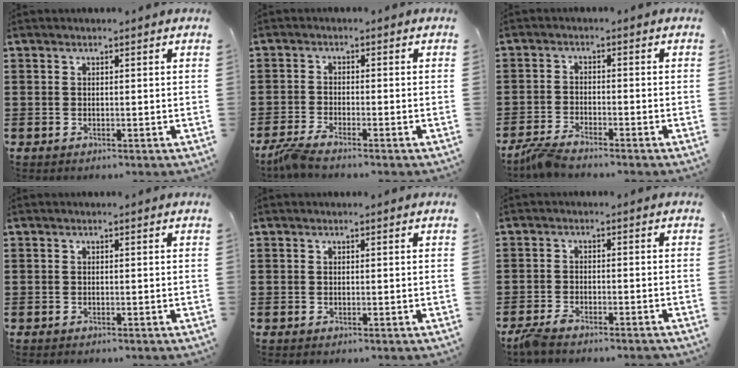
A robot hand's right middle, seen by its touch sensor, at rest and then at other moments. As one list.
[{"total": 2.9, "force": [-2.4, -0.2, 1.6], "torque": [-0.052, -0.013, -0.051]}, {"total": 3.2, "force": [-3.0, 0.0, 1.1], "torque": [-0.044, -0.010, -0.065]}, {"total": 0.0}, {"total": 0.0}, {"total": 2.8, "force": [-2.6, 0.2, 1.2], "torque": [-0.036, -0.004, -0.055]}]